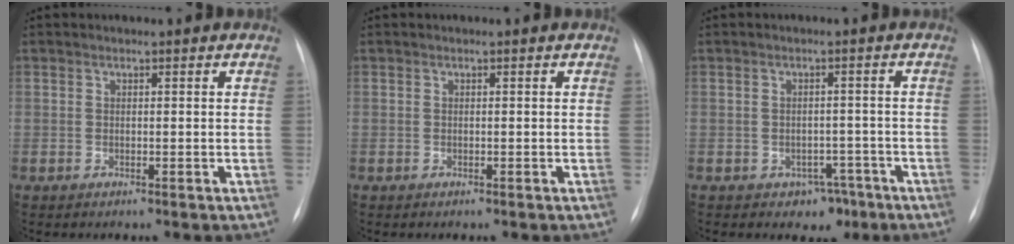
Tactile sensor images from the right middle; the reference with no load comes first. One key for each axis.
{"total": 0.0}
{"total": 3.7, "fx": -2.1, "fy": 2.8, "fz": 1.3, "tx": -0.005, "ty": 0.014, "tz": -0.019}